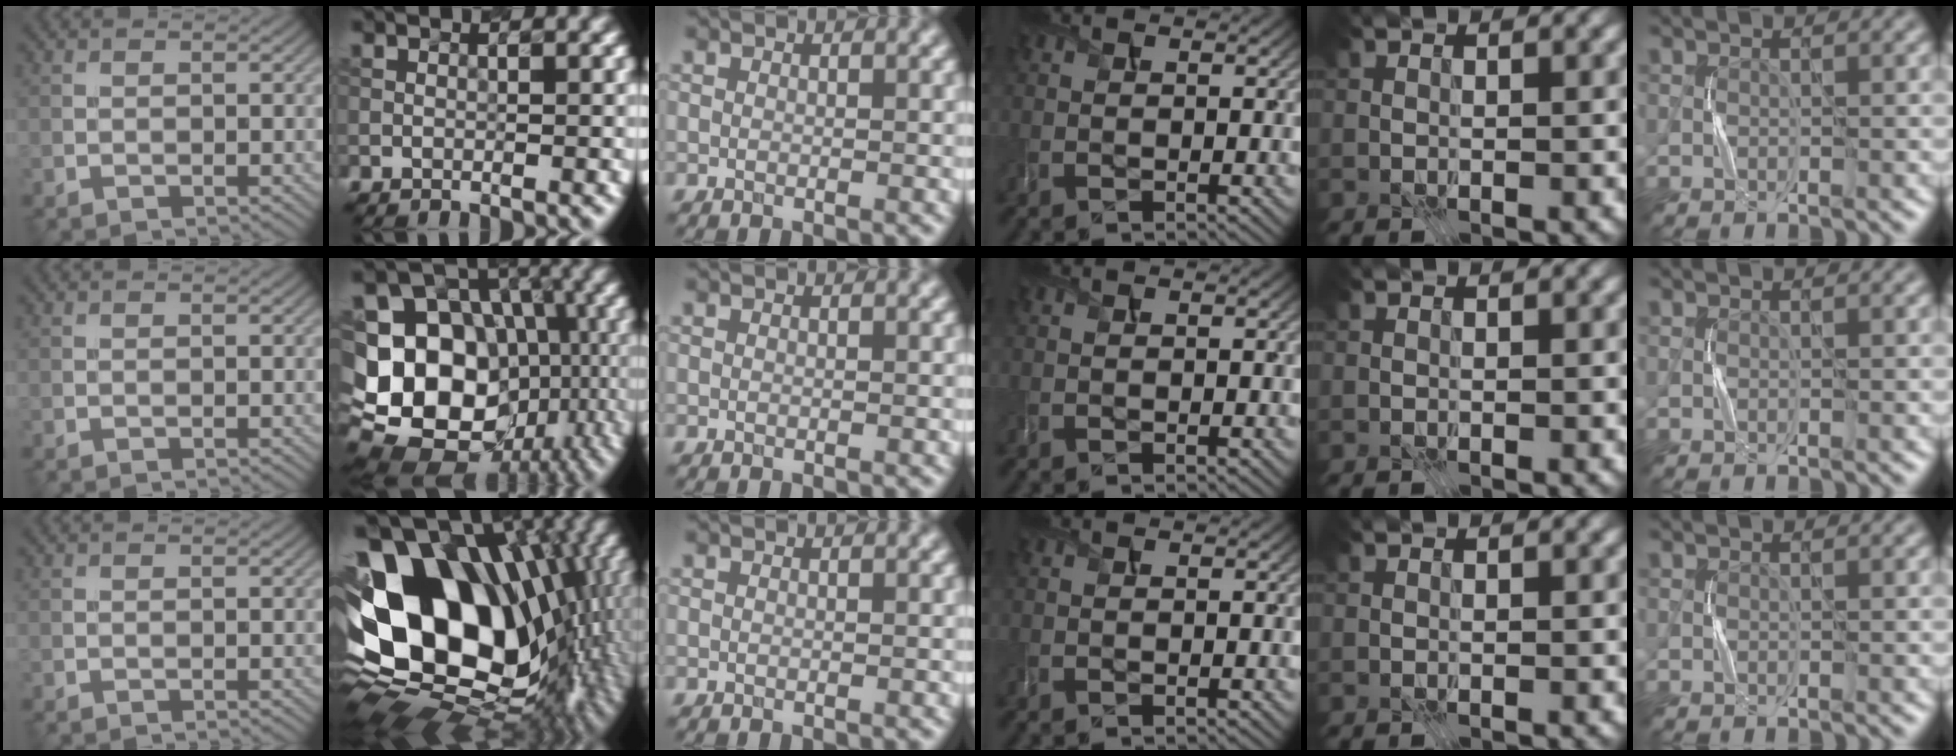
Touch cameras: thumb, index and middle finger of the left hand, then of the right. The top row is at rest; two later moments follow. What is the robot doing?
{"motion": "press", "object": "joystick"}